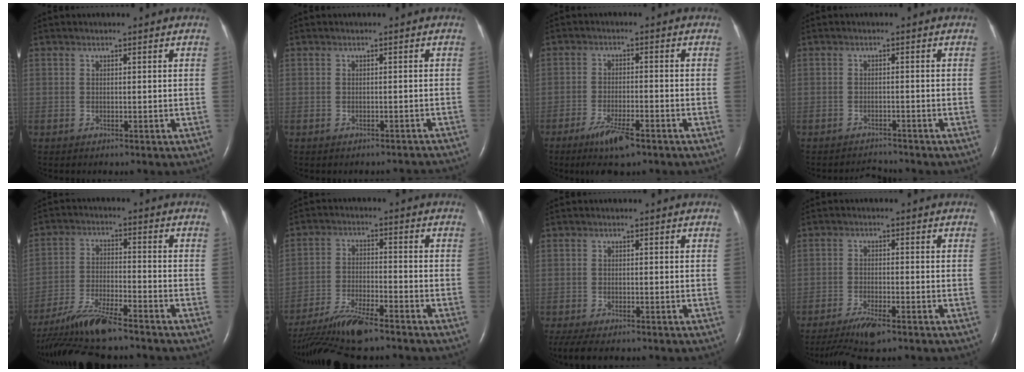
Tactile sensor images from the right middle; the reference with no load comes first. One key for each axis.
{"total": 2.9, "fx": -2.7, "fy": 0.9, "fz": 0.3, "tx": -0.001, "ty": -0.002, "tz": -0.028}
{"total": 6.5, "fx": -4.4, "fy": 1.0, "fz": 4.8, "tx": -0.098, "ty": -0.013, "tz": -0.074}
{"total": 2.0, "fx": -1.9, "fy": -0.1, "fz": -0.6, "tx": 0.005, "ty": -0.014, "tz": -0.028}
{"total": 11.8, "fx": -10.3, "fy": 0.4, "fz": 5.7, "tx": -0.112, "ty": -0.019, "tz": -0.183}
{"total": 12.2, "fx": -10.1, "fy": 1.5, "fz": 6.7, "tx": -0.129, "ty": -0.023, "tz": -0.176}
{"total": 5.7, "fx": -4.4, "fy": 1.7, "fz": 3.2, "tx": -0.058, "ty": -0.016, "tz": -0.070}
{"total": 6.1, "fx": -4.5, "fy": 0.8, "fz": 4.0, "tx": -0.078, "ty": -0.017, "tz": -0.081}